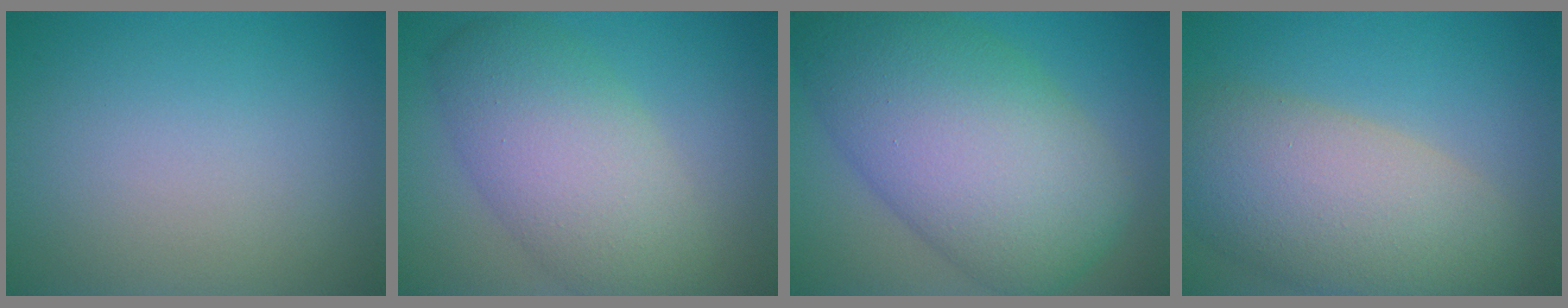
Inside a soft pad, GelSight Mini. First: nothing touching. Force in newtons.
{"total": 7.6, "press": 7.6, "slide": 0.4}
{"total": 12.7, "press": 12.7, "slide": 0.4}
{"total": 9.2, "press": 9.2, "slide": 0.6}